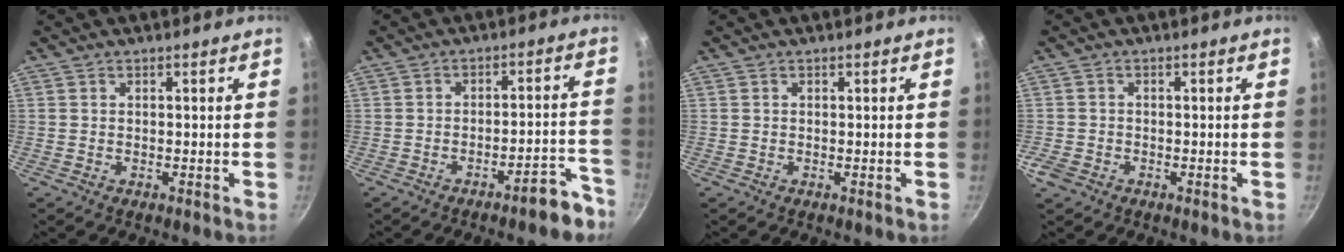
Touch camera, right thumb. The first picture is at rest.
{"total": 6.8, "force": [-5.0, 1.6, 4.4], "torque": [-0.048, 0.053, -0.068]}
{"total": 0.0}
{"total": 2.6, "force": [-1.4, 1.9, 1.2], "torque": [-0.023, 0.003, -0.027]}